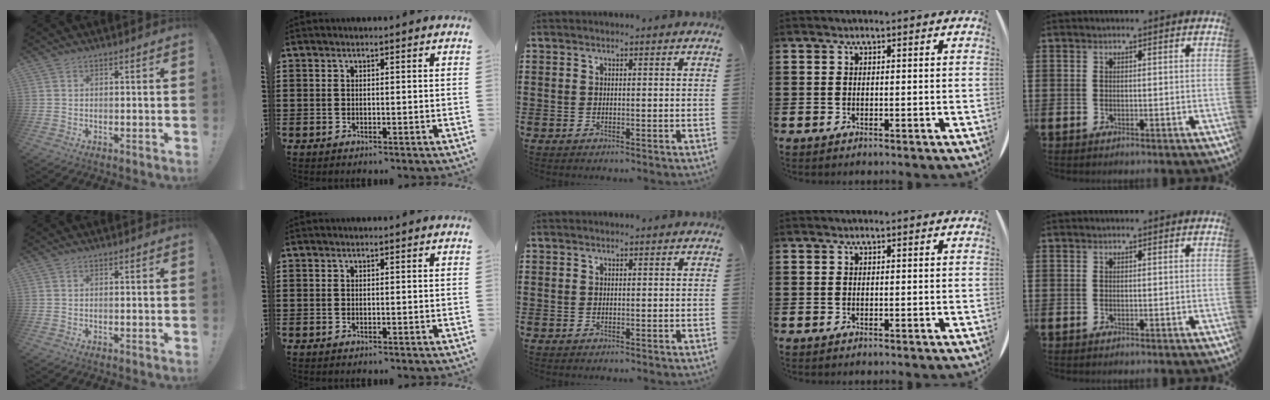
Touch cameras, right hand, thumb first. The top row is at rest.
{}